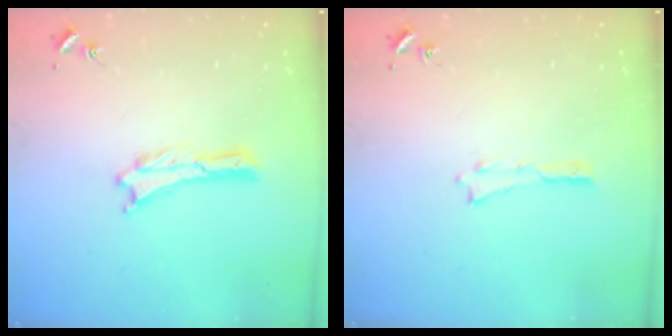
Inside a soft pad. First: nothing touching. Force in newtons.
{"total": 0.0}